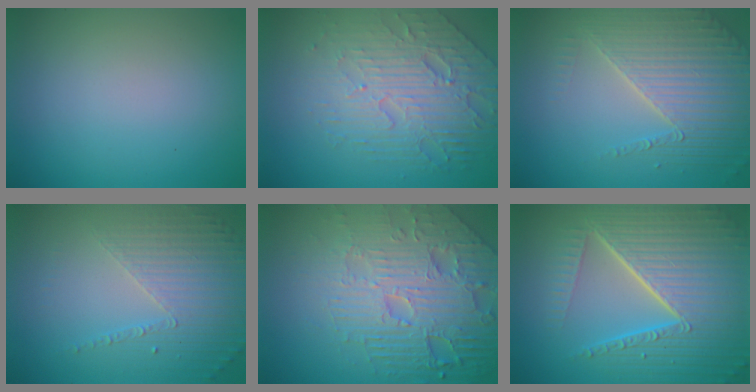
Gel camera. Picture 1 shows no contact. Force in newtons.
{"total": 6.7, "press": 4.9, "slide": 4.5}
{"total": 4.8, "press": 4.3, "slide": 2.2}
{"total": 4.6, "press": 3.2, "slide": 3.4}
{"total": 8.8, "press": 6.3, "slide": 6.2}
{"total": 10.5, "press": 6.5, "slide": 8.2}